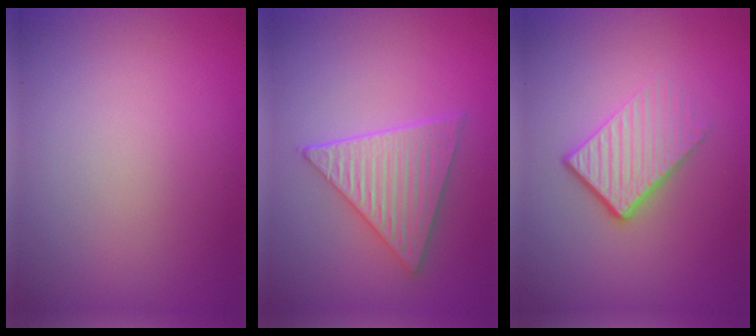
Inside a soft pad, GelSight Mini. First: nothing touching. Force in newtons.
{"total": 5.0, "press": 4.2, "slide": 2.6}
{"total": 3.9, "press": 2.6, "slide": 3.0}